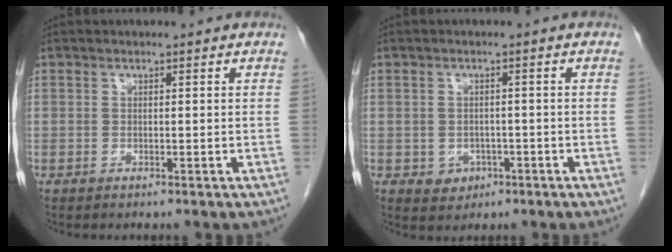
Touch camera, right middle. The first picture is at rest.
{"total": 2.7, "force": [-0.9, 2.3, 1.0], "torque": [-0.011, 0.004, -0.003]}